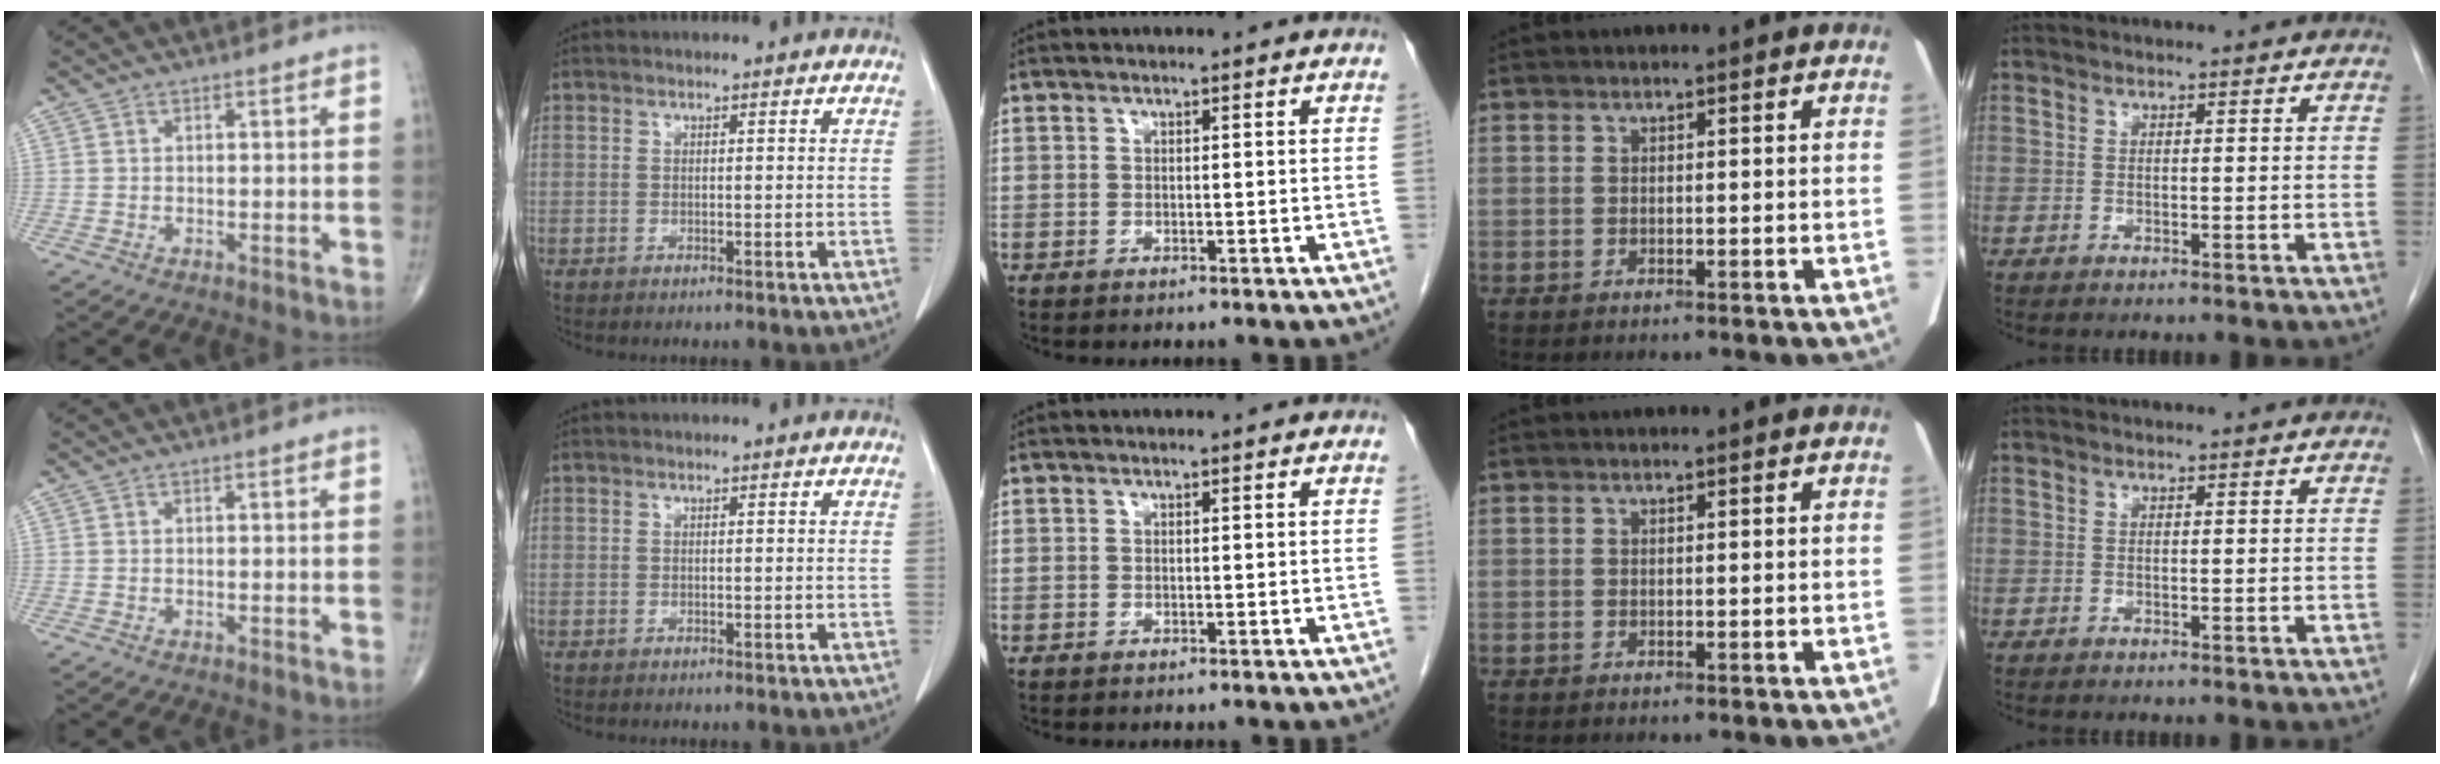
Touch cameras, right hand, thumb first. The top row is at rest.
{}